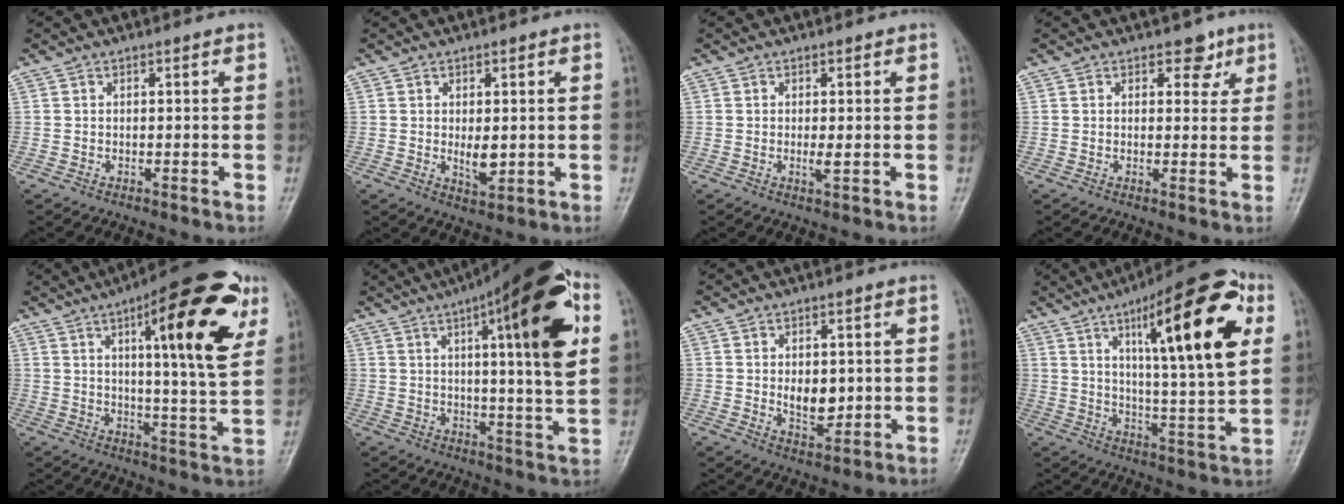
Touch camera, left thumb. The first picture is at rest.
{"total": 4.8, "force": [0.1, 2.4, 4.2], "torque": [-0.055, -0.011, 0.008]}
{"total": 2.2, "force": [-0.1, 0.6, 2.2], "torque": [-0.036, -0.005, 0.000]}
{"total": 3.6, "force": [2.1, 2.3, 1.8], "torque": [0.002, -0.009, 0.025]}
{"total": 20.8, "force": [8.8, 4.8, 18.2], "torque": [-0.224, -0.026, 0.118]}
{"total": 20.9, "force": [7.3, 3.9, 19.2], "torque": [-0.255, -0.011, 0.095]}
{"total": 6.5, "force": [0.3, 4.0, 5.1], "torque": [-0.058, -0.012, 0.015]}
{"total": 23.3, "force": [8.7, 5.3, 21.0], "torque": [-0.282, -0.021, 0.127]}